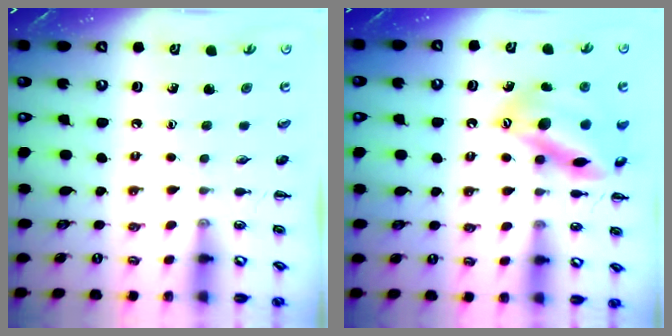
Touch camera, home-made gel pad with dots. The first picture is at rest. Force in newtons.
{"total": 16.9, "press": 16.9, "slide": 0.9}